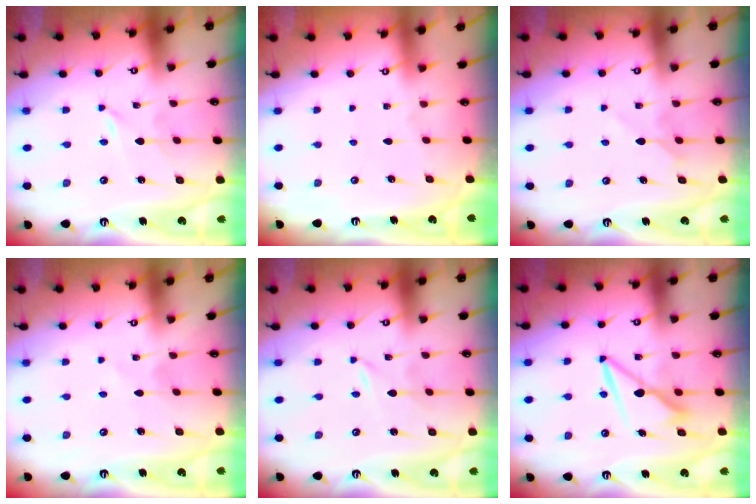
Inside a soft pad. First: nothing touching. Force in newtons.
{"total": 0.0}
{"total": 5.7, "press": 5.6, "slide": 0.6}
{"total": 1.9, "press": 1.9, "slide": 0.1}
{"total": 0.0}
{"total": 8.1, "press": 8.0, "slide": 1.3}